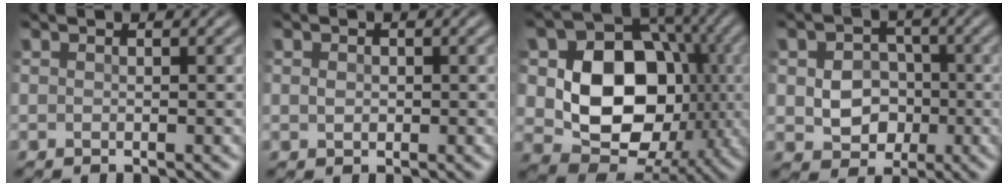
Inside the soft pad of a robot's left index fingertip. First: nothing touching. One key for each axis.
{"total": 1.1, "fx": -0.1, "fy": 0.9, "fz": 0.6, "tx": -0.011, "ty": -0.005, "tz": 0.001}
{"total": 12.4, "fx": -0.6, "fy": 9.4, "fz": 8.0, "tx": -0.121, "ty": -0.014, "tz": -0.017}
{"total": 5.5, "fx": -0.9, "fy": 4.5, "fz": 3.1, "tx": -0.047, "ty": -0.008, "tz": -0.025}